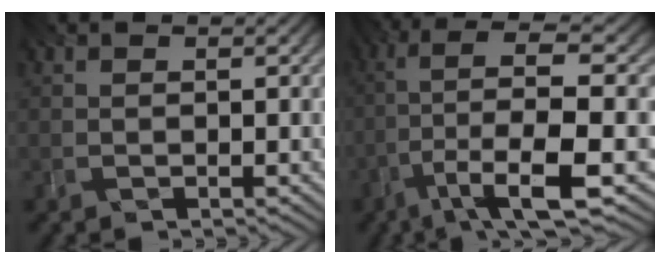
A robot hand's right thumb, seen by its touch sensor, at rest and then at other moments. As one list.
[{"total": 9.5, "force": [-3.8, 1.4, 8.6], "torque": [-0.149, 0.018, -0.078]}]